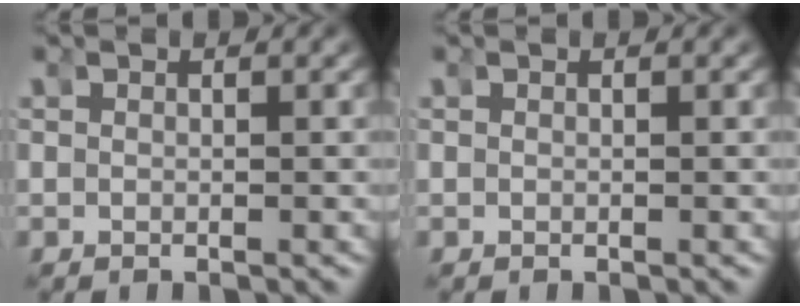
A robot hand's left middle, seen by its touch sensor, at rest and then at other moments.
{"total": 0.0}